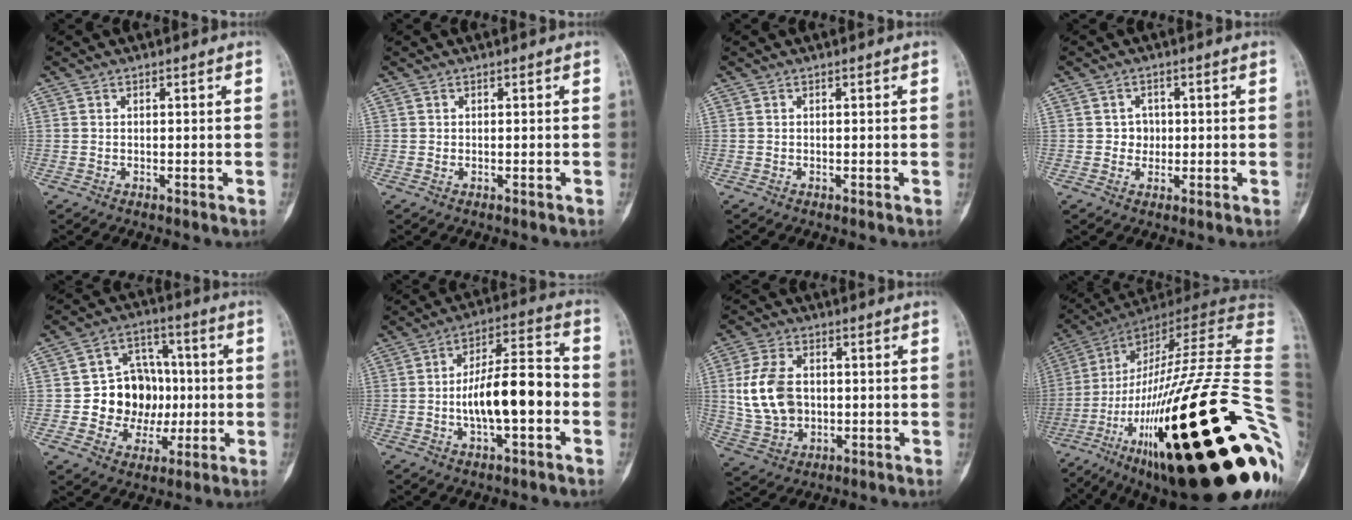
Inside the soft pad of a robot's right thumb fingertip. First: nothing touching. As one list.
[{"total": 0.0}, {"total": 0.0}, {"total": 2.6, "force": [0.0, 2.5, 0.9], "torque": [0.006, 0.007, -0.003]}, {"total": 13.7, "force": [-0.5, 11.5, 7.3], "torque": [-0.051, 0.027, 0.001]}, {"total": 14.1, "force": [-2.4, 5.3, 12.9], "torque": [-0.202, 0.037, -0.045]}, {"total": 10.6, "force": [0.7, 7.6, 7.3], "torque": [-0.131, 0.004, 0.019]}, {"total": 47.1, "force": [-12.5, 11.1, 44.1], "torque": [-0.618, 0.051, -0.202]}]